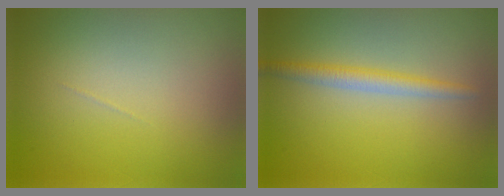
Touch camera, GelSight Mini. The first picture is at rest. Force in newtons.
{"total": 2.2, "press": 2.2, "slide": 0.0}